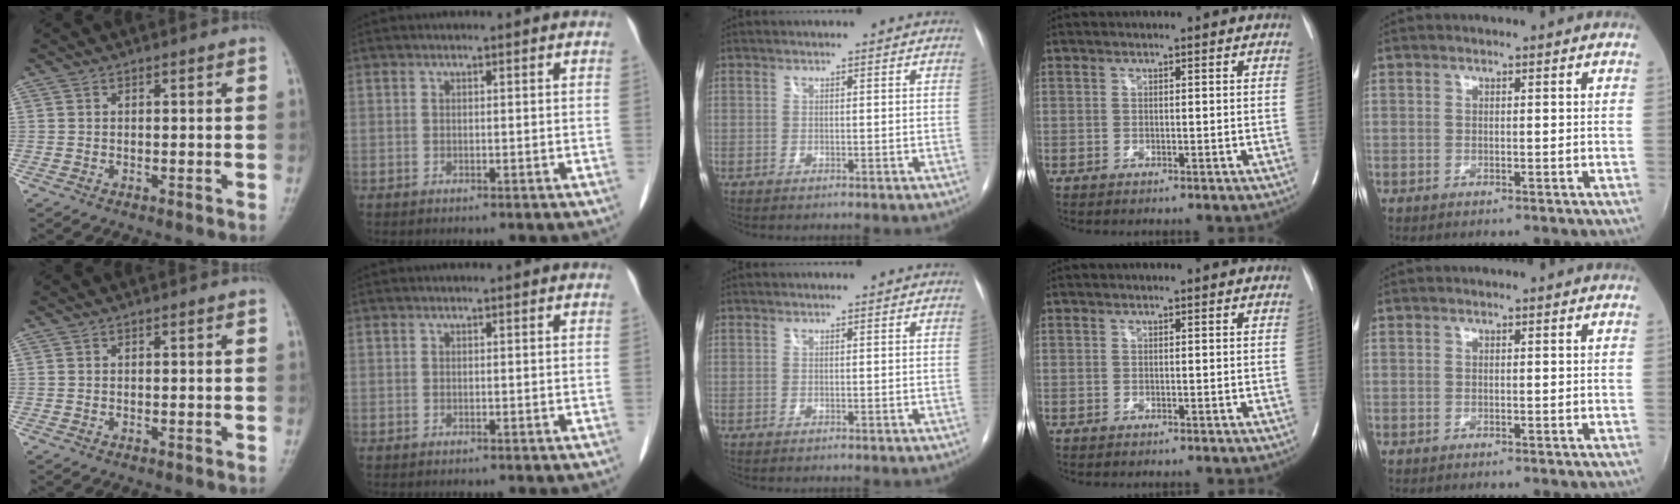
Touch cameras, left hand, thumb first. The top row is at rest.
{}